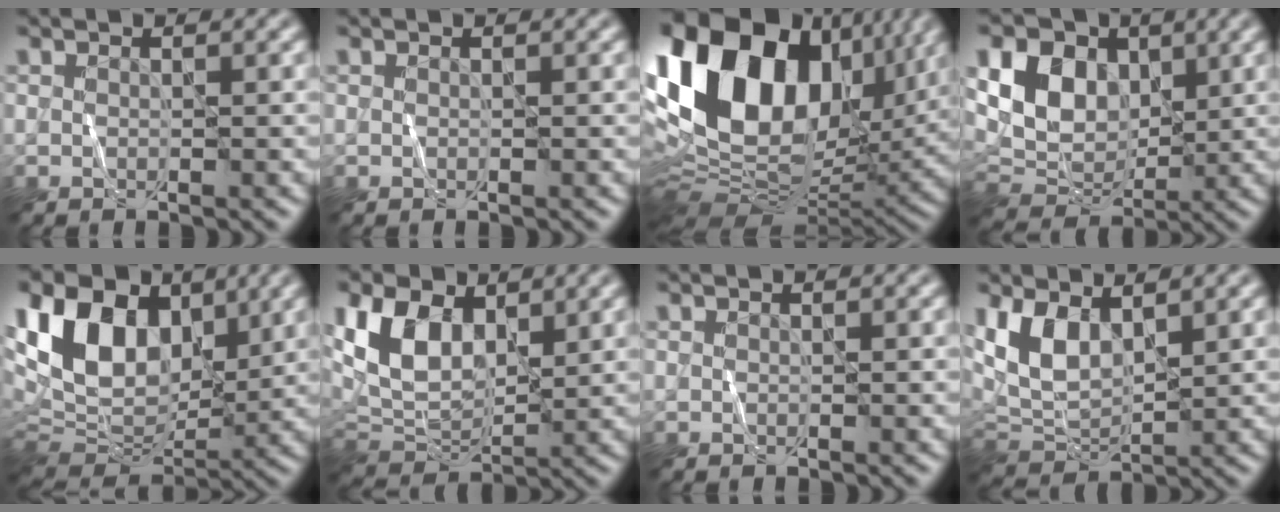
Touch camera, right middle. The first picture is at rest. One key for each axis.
{"total": 0.0}
{"total": 20.0, "fx": 6.0, "fy": 13.0, "fz": 14.0, "tx": -0.280, "ty": 0.015, "tz": 0.117}
{"total": 8.2, "fx": 2.5, "fy": 5.9, "fz": 5.1, "tx": -0.105, "ty": 0.006, "tz": 0.038}
{"total": 12.9, "fx": 5.0, "fy": 8.3, "fz": 8.6, "tx": -0.176, "ty": 0.022, "tz": 0.084}
{"total": 7.6, "fx": 2.9, "fy": 4.8, "fz": 5.2, "tx": -0.116, "ty": -0.003, "tz": 0.051}
{"total": 0.0}
{"total": 5.7, "fx": 2.5, "fy": 3.1, "fz": 4.1, "tx": -0.092, "ty": -0.006, "tz": 0.049}